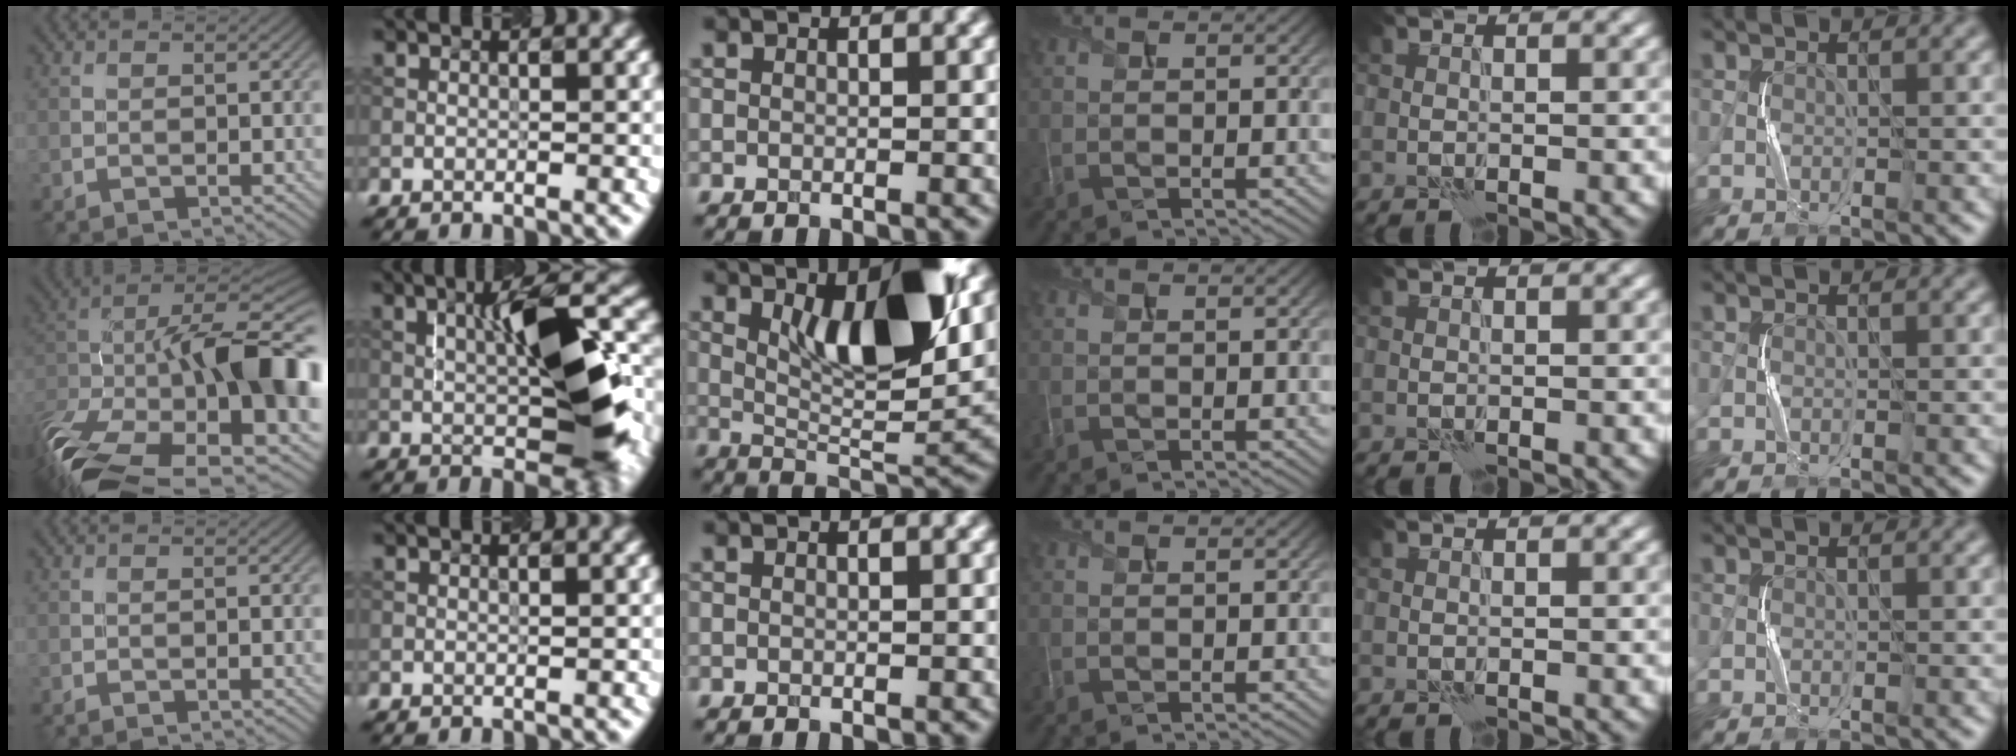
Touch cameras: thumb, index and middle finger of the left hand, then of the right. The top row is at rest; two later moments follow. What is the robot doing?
{"motion": "squeeze", "object": "paper clamp"}